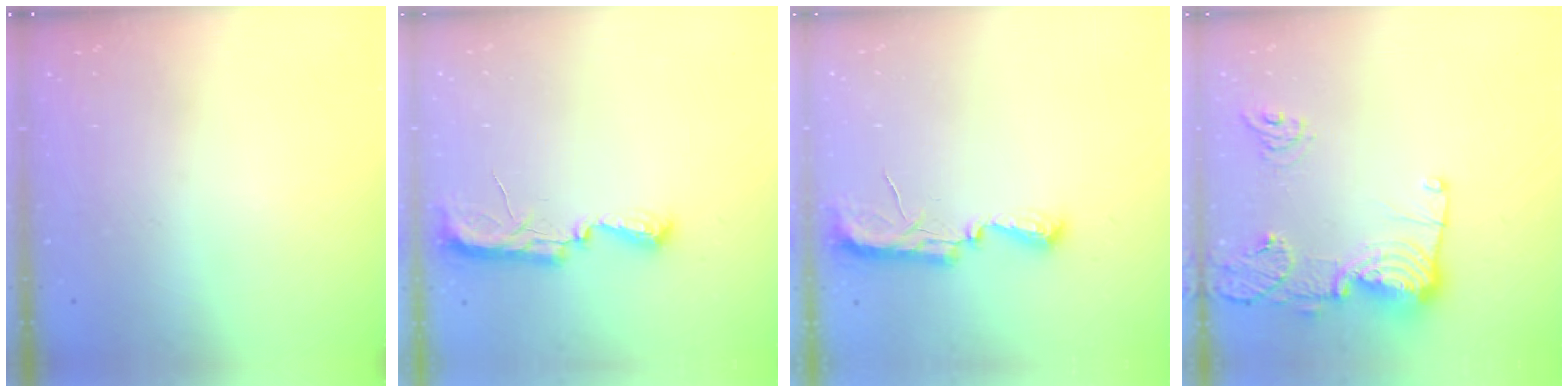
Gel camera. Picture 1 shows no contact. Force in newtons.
{"total": 9.4, "press": 8.3, "slide": 4.5}
{"total": 7.7, "press": 7.6, "slide": 1.0}
{"total": 17.1, "press": 17.0, "slide": 1.7}